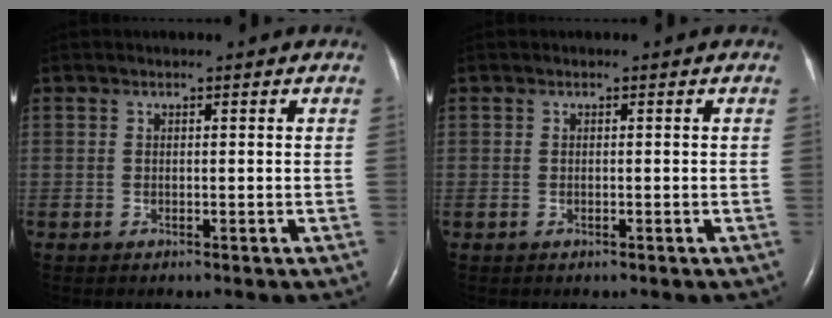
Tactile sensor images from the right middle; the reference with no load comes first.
{"total": 0.0}